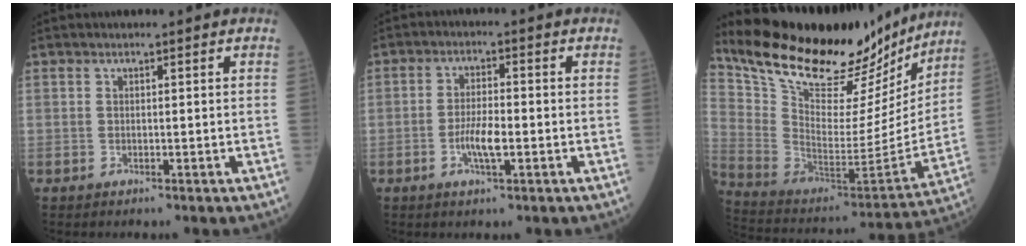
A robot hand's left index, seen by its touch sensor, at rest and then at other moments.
{"total": 4.3, "force": [-1.5, 0.9, 4.0], "torque": [-0.078, -0.004, -0.028]}
{"total": 26.9, "force": [23.1, 7.5, 11.5], "torque": [-0.193, -0.035, 0.351]}